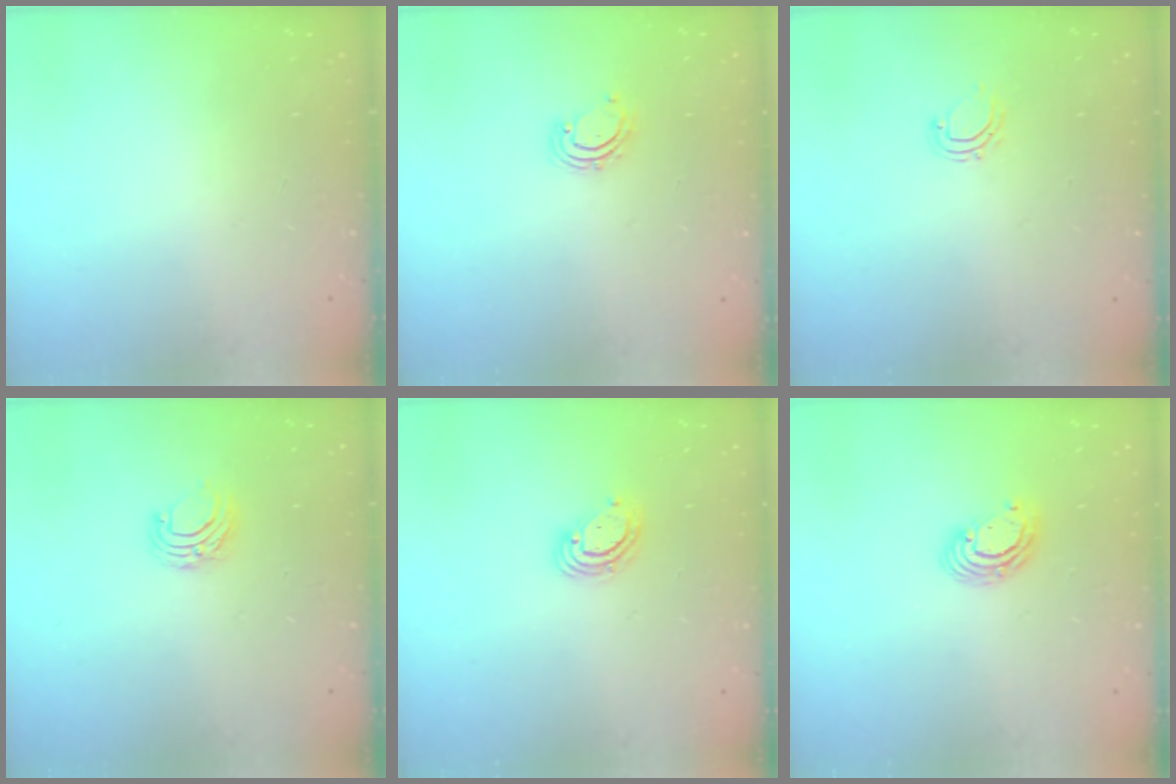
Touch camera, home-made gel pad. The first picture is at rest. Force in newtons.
{"total": 2.9, "press": 2.9, "slide": 0.4}
{"total": 4.7, "press": 4.6, "slide": 0.6}
{"total": 5.6, "press": 5.6, "slide": 0.6}
{"total": 5.0, "press": 4.9, "slide": 0.5}
{"total": 5.6, "press": 5.6, "slide": 0.2}